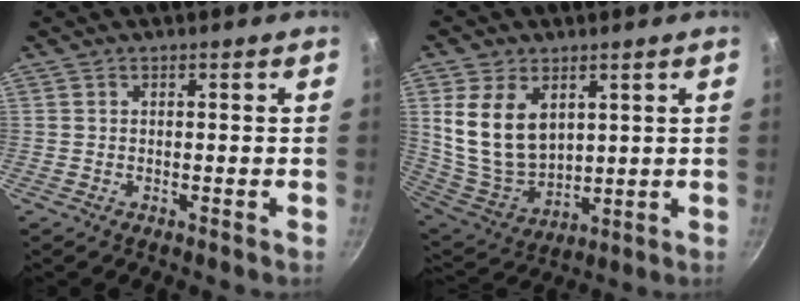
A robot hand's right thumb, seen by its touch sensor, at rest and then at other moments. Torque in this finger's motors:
{"motor_torque": [0.11, 0.37, 0.59, 0.12, 0.28]}